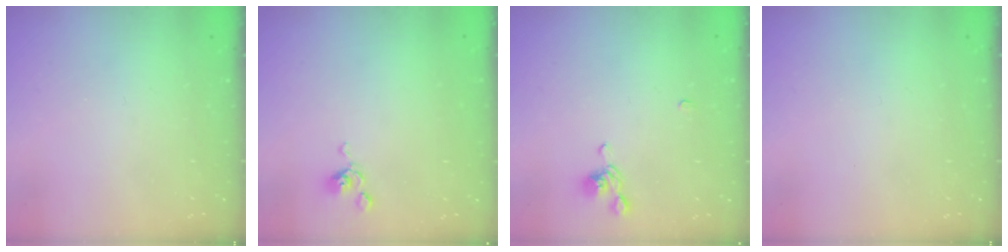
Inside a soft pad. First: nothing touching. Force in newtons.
{"total": 6.3, "press": 6.3, "slide": 0.8}
{"total": 1.0, "press": 0.8, "slide": 0.5}
{"total": 0.0}